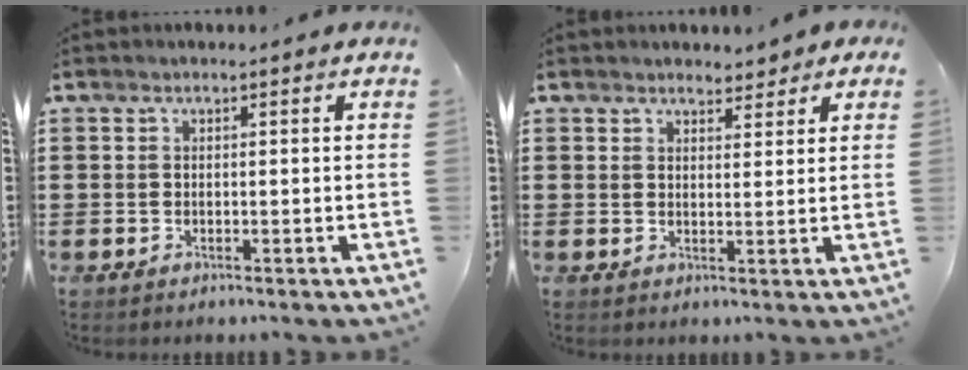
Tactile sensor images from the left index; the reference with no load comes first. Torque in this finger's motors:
{"motor_torque": [1.05, -1.08, 0.43, 0.05]}